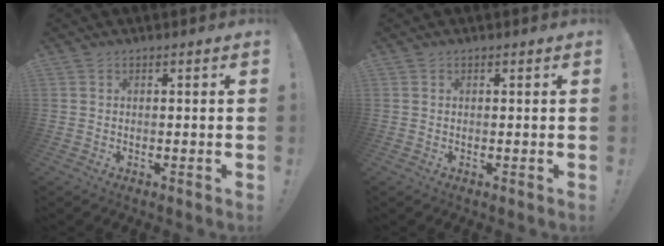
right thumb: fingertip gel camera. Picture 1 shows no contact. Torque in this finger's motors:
{"motor_torque": [-0.26, -0.10, -0.33, 0.21, 0.06]}